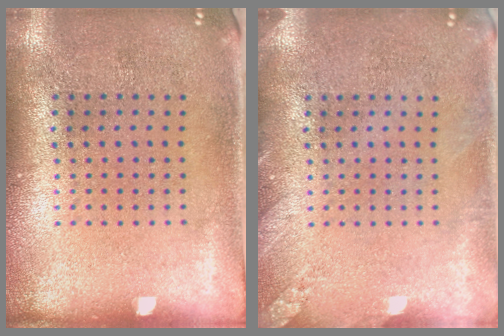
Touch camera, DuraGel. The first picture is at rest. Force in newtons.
{"total": 1.4, "press": 1.4, "slide": 0.2}